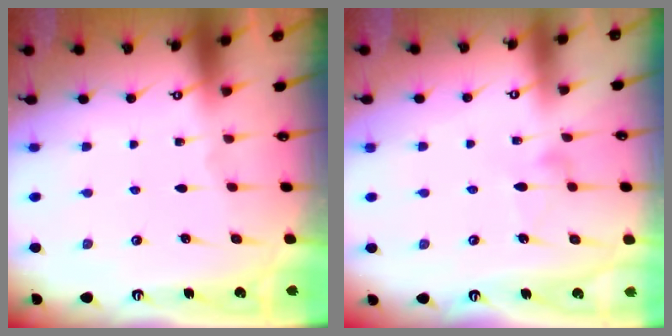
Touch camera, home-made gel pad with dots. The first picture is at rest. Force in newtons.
{"total": 5.6, "press": 5.6, "slide": 0.2}